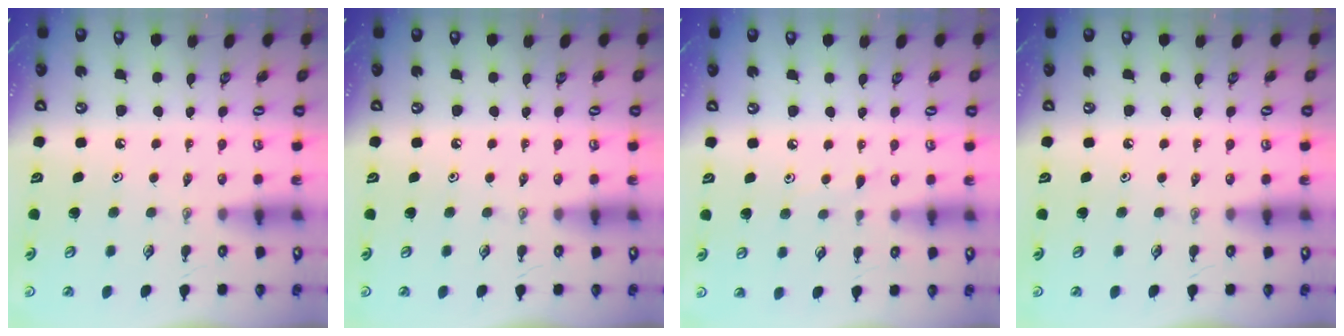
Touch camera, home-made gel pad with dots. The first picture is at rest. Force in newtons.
{"total": 0.0}
{"total": 4.6, "press": 4.6, "slide": 0.6}
{"total": 0.0}